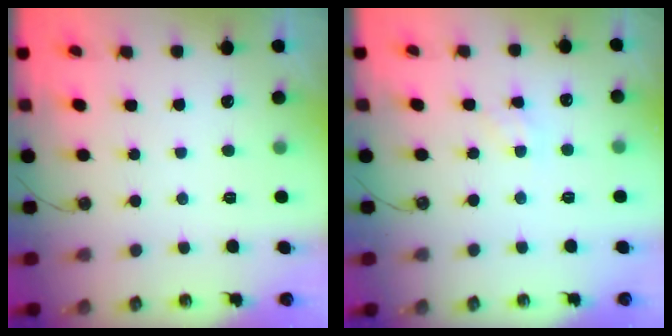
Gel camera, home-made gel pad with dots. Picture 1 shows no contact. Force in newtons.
{"total": 1.9, "press": 1.9, "slide": 0.2}